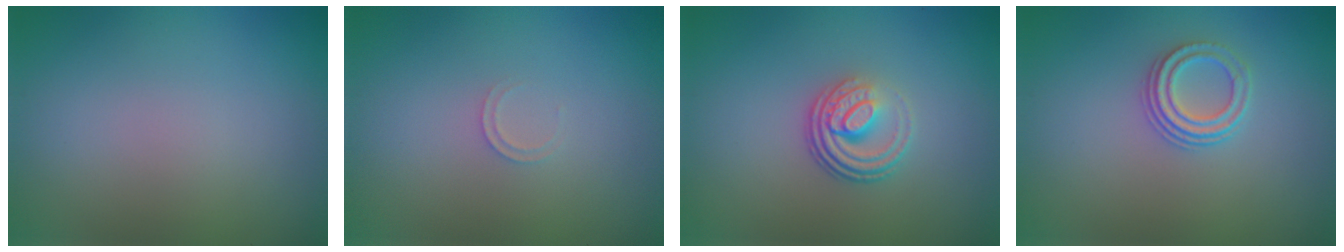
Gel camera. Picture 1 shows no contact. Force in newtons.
{"total": 0.7, "press": 0.7, "slide": 0.1}
{"total": 3.9, "press": 2.6, "slide": 2.9}
{"total": 2.5, "press": 2.1, "slide": 1.4}